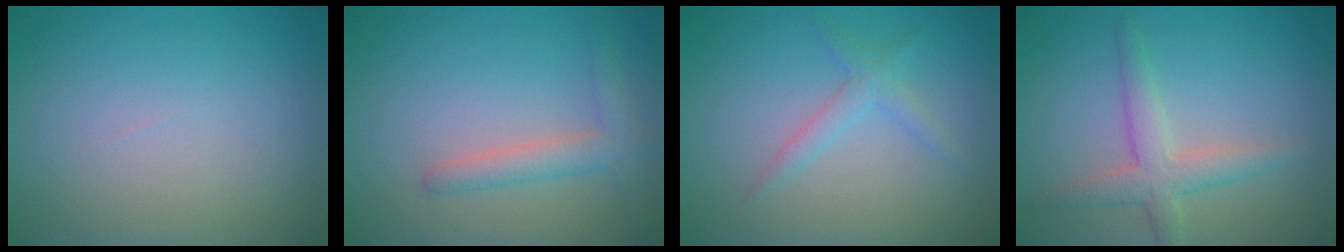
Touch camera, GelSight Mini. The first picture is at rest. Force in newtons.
{"total": 2.6, "press": 2.6, "slide": 0.2}
{"total": 1.9, "press": 1.9, "slide": 0.0}
{"total": 3.2, "press": 3.2, "slide": 0.3}